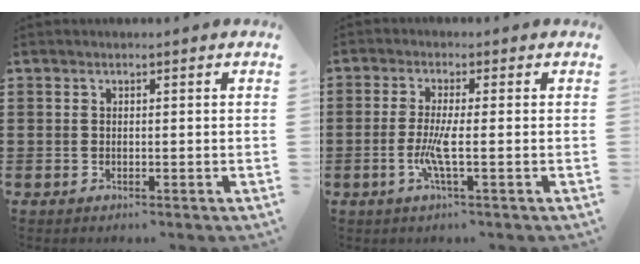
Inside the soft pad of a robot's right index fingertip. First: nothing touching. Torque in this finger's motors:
{"motor_torque": [2.14, 0.00, 0.07, 0.00]}